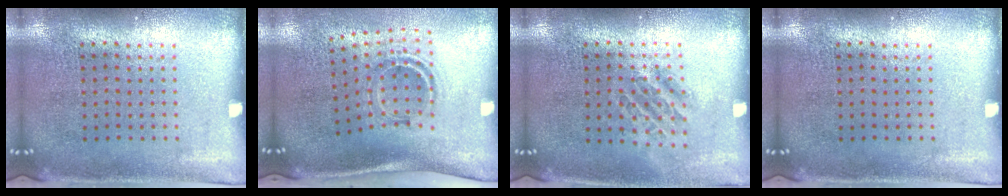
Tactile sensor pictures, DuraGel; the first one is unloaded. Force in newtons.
{"total": 1.2, "press": 1.0, "slide": 0.7}
{"total": 1.0, "press": 1.0, "slide": 0.4}
{"total": 0.0}